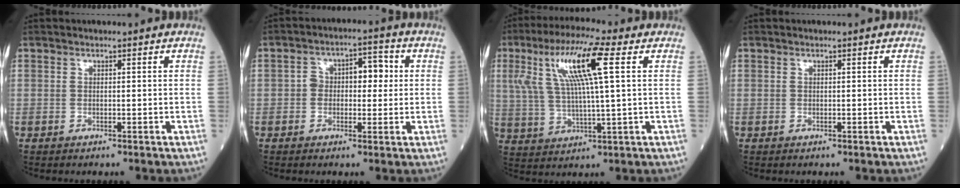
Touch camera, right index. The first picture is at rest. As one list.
[{"total": 6.6, "force": [0.6, 3.7, 5.5], "torque": [-0.081, 0.035, 0.009]}, {"total": 12.8, "force": [4.2, 1.0, 12.1], "torque": [-0.246, 0.020, 0.077]}, {"total": 0.0}]